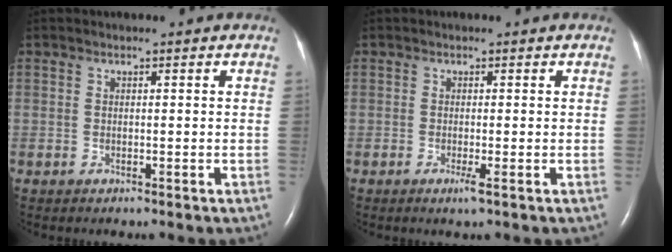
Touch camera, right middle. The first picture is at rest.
{"total": 1.3, "force": [-0.6, -0.2, 1.1], "torque": [-0.022, -0.004, -0.011]}